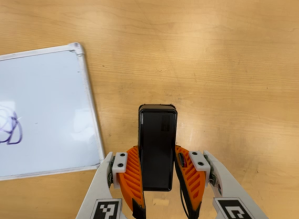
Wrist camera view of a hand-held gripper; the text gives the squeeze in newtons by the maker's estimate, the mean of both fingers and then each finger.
{"total": 4.4, "left": 2.8, "right": 6.0}